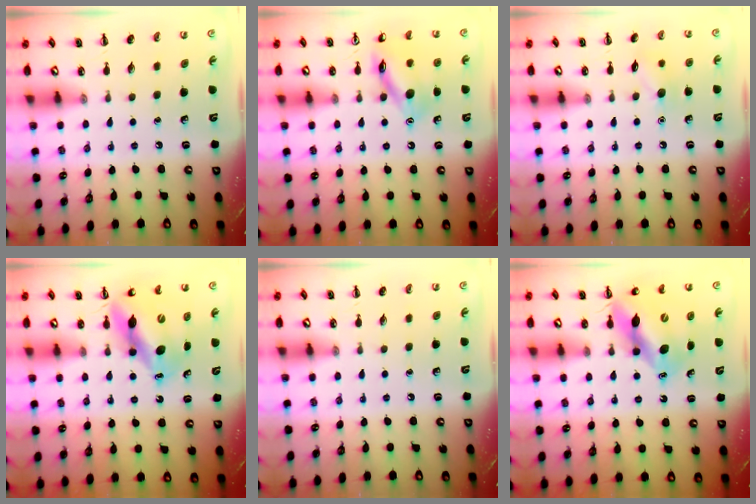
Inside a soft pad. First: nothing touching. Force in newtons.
{"total": 13.3, "press": 13.3, "slide": 0.9}
{"total": 8.3, "press": 8.1, "slide": 1.8}
{"total": 11.5, "press": 11.0, "slide": 3.2}
{"total": 0.0}
{"total": 11.9, "press": 11.5, "slide": 3.2}